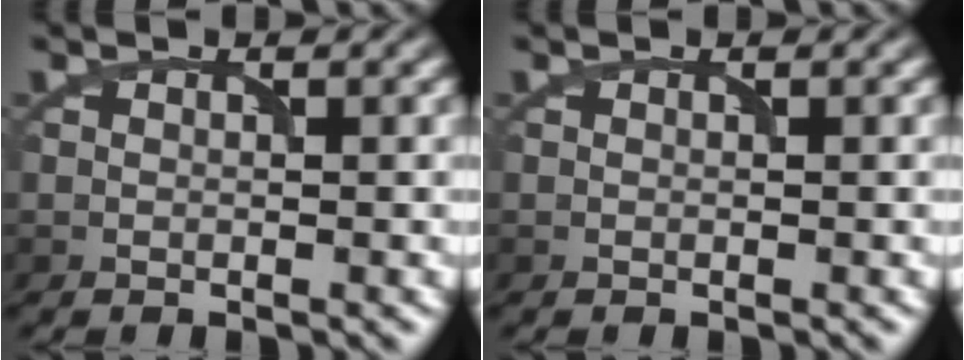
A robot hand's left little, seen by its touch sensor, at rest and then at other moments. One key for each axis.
{"total": 0.0}